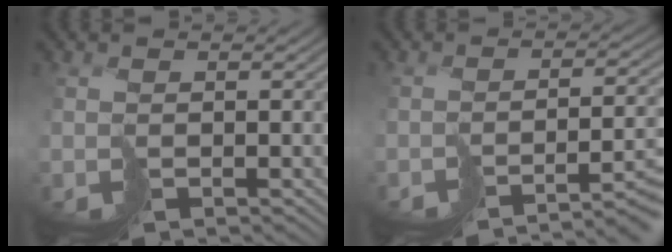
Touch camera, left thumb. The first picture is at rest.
{"total": 7.2, "force": [-5.4, 0.9, 4.8], "torque": [-0.052, -0.010, -0.075]}